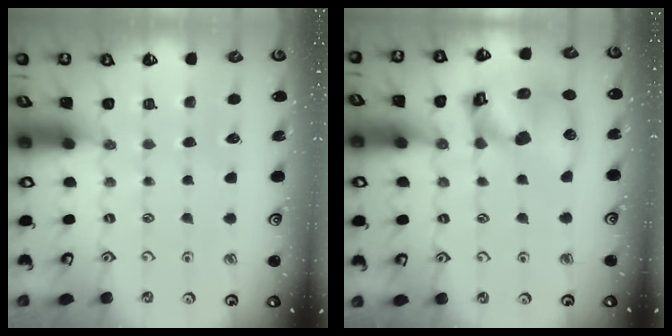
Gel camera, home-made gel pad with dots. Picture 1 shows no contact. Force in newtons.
{"total": 16.7, "press": 16.5, "slide": 2.3}